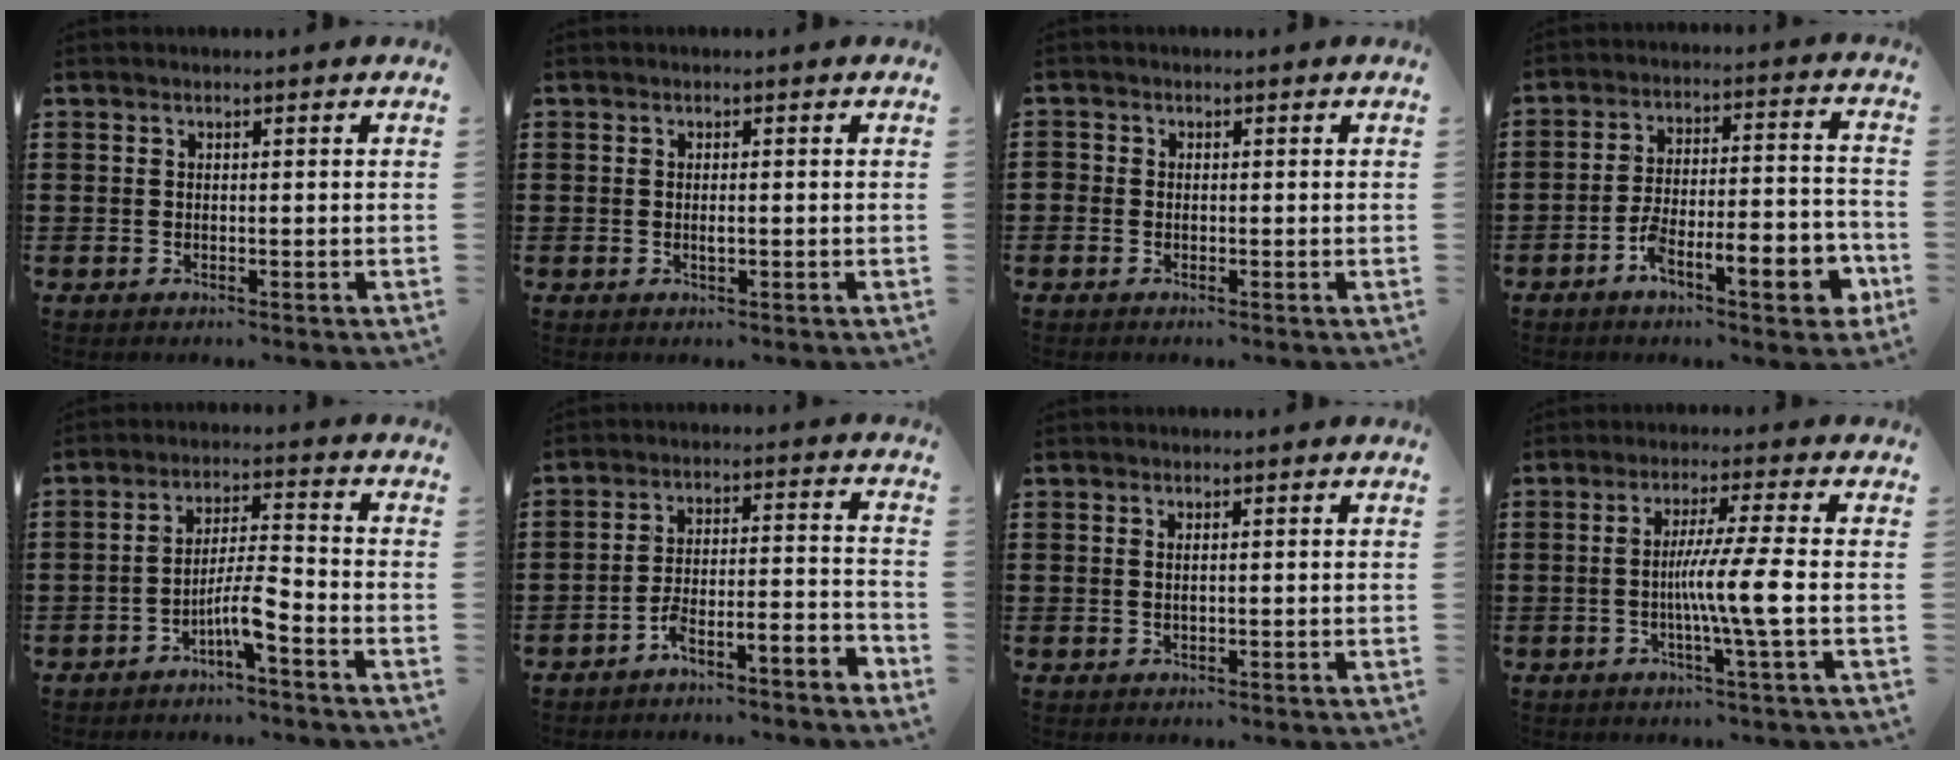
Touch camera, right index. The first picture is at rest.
{"total": 1.1, "force": [-0.1, 0.2, 1.1], "torque": [-0.027, -0.006, -0.004]}
{"total": 0.8, "force": [-0.4, 0.6, 0.2], "torque": [-0.004, 0.002, -0.009]}
{"total": 10.0, "force": [-5.6, 3.0, 7.8], "torque": [-0.136, 0.012, -0.101]}
{"total": 6.2, "force": [-3.6, 0.7, 4.9], "torque": [-0.098, 0.000, -0.070]}
{"total": 5.5, "force": [-5.2, 0.1, 1.7], "torque": [-0.031, 0.001, -0.105]}
{"total": 0.7, "force": [0.2, 0.1, 0.7], "torque": [-0.013, 0.000, 0.004]}
{"total": 7.9, "force": [-1.1, -0.7, 7.7], "torque": [-0.135, -0.011, -0.023]}